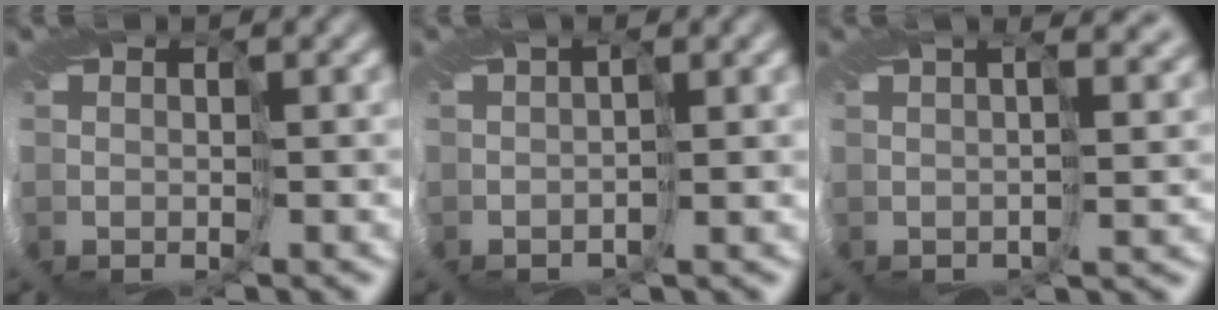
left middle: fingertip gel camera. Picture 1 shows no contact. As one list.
[{"total": 1.5, "force": [0.5, 0.8, 1.2], "torque": [-0.014, 0.010, 0.007]}, {"total": 7.3, "force": [4.8, 3.1, 4.5], "torque": [-0.074, 0.037, 0.065]}]